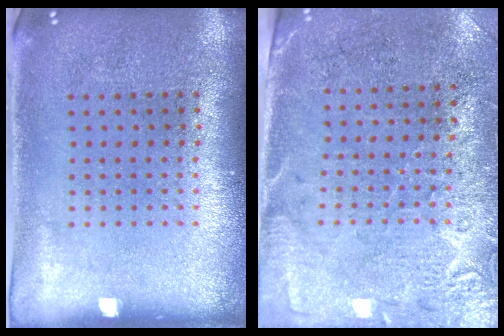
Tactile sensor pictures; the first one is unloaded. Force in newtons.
{"total": 2.7, "press": 2.4, "slide": 1.2}